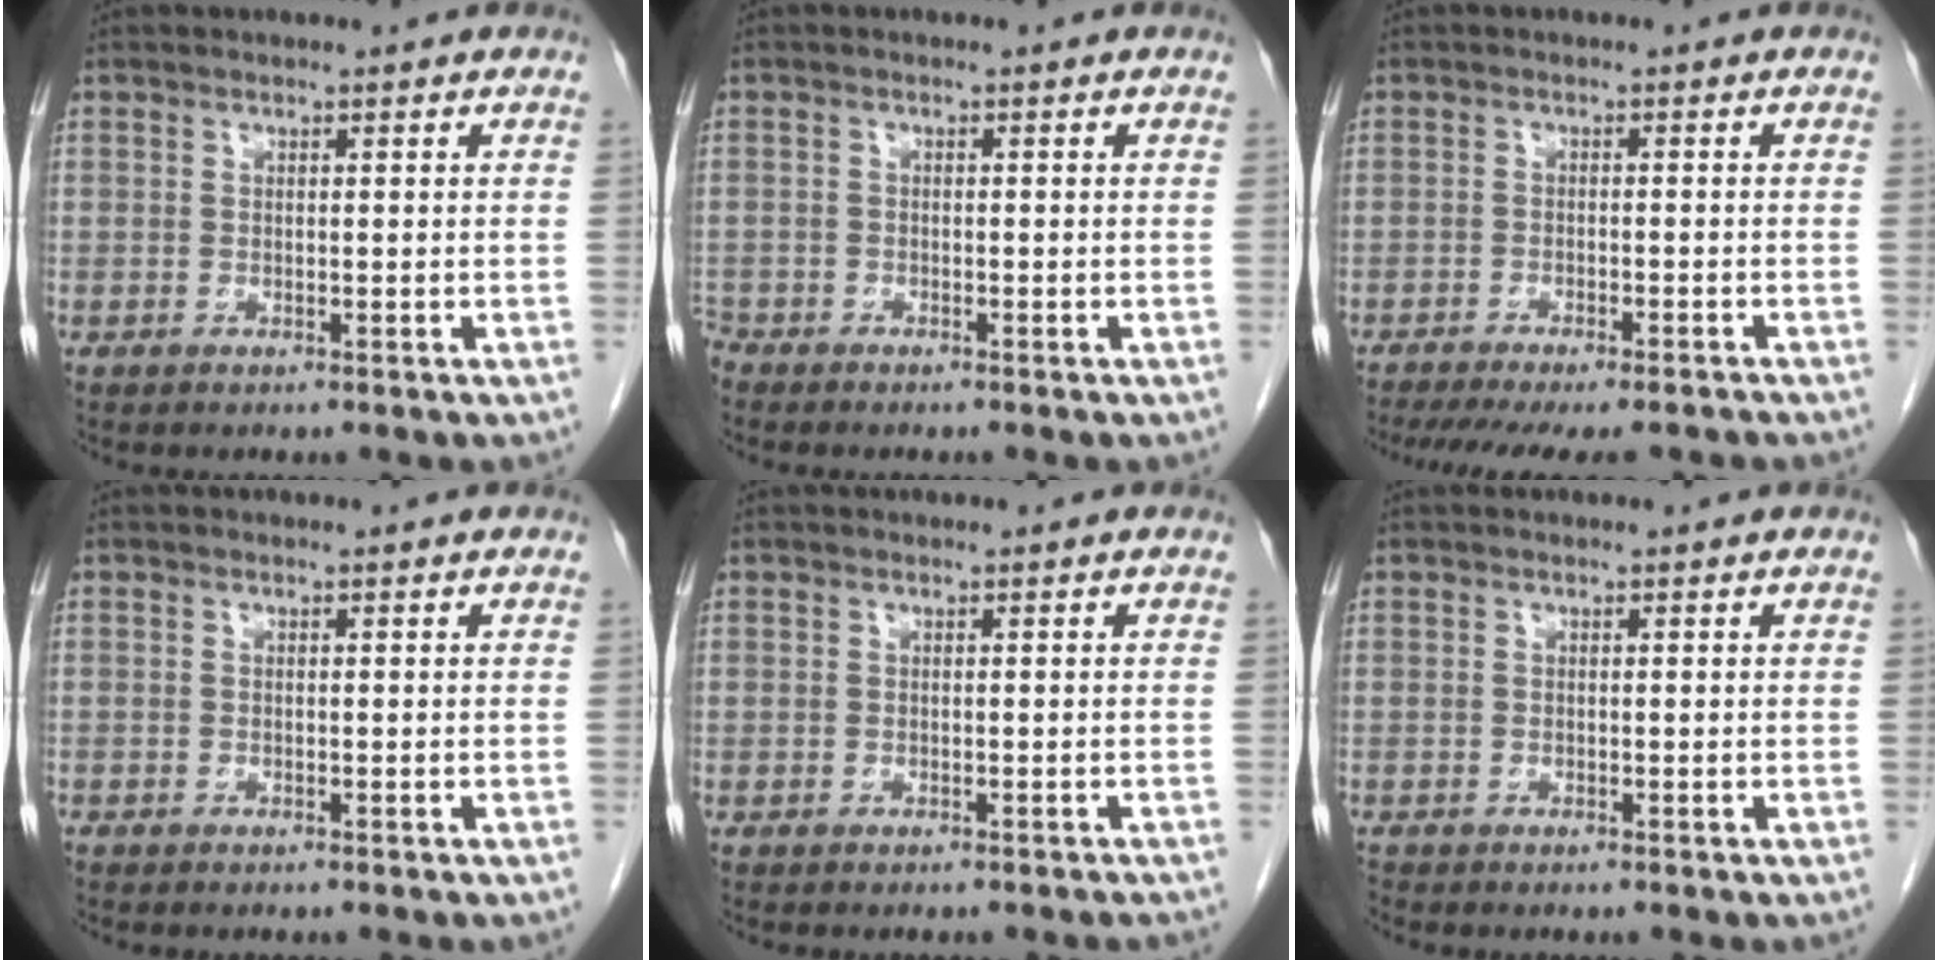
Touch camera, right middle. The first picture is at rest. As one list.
[{"total": 1.9, "force": [-1.7, 0.7, 0.2], "torque": [-0.006, -0.002, -0.031]}, {"total": 14.3, "force": [-12.3, 3.1, 6.7], "torque": [-0.129, -0.020, -0.162]}, {"total": 0.0}, {"total": 3.8, "force": [-3.5, 1.0, 1.4], "torque": [-0.019, -0.008, -0.037]}, {"total": 0.0}]